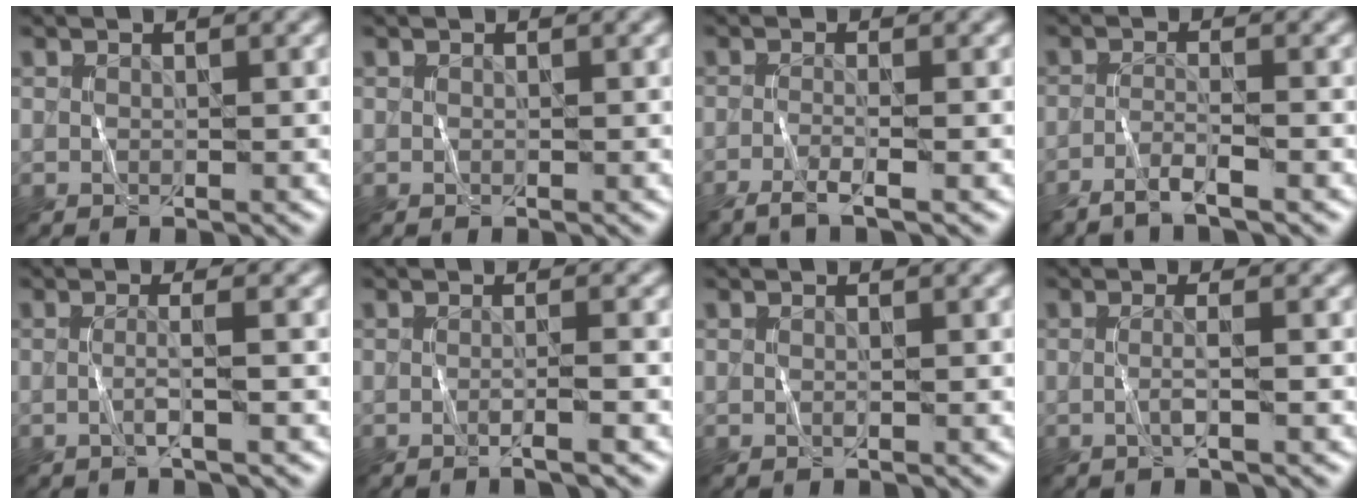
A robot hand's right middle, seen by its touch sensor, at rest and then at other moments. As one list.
[{"total": 0.0}, {"total": 2.3, "force": [-1.5, 0.4, 1.7], "torque": [-0.029, 0.002, -0.040]}, {"total": 2.2, "force": [-1.6, 0.1, 1.4], "torque": [-0.027, 0.007, -0.043]}, {"total": 1.6, "force": [-0.3, 0.2, 1.6], "torque": [-0.028, 0.001, -0.012]}, {"total": 1.8, "force": [-0.7, 0.3, 1.7], "torque": [-0.015, 0.002, -0.020]}, {"total": 0.0}, {"total": 1.3, "force": [-0.2, 0.2, 1.2], "torque": [-0.023, 0.001, -0.008]}]